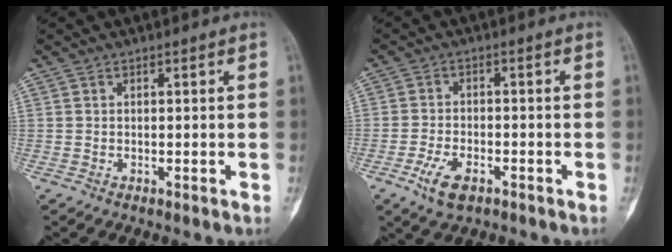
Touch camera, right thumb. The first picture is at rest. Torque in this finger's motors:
{"motor_torque": [-0.05, 0.15, 0.08, 0.34, 0.05]}